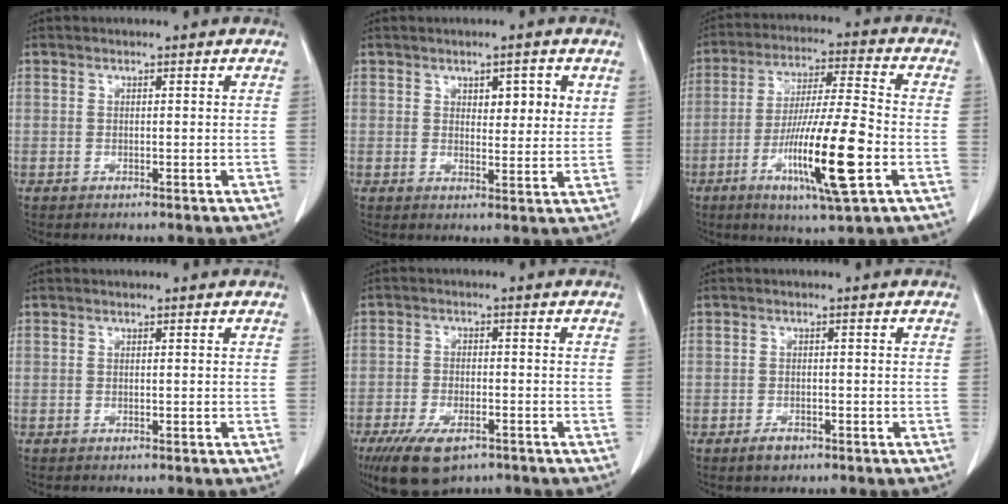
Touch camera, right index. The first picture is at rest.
{"total": 4.6, "force": [2.1, 1.8, 3.7], "torque": [-0.049, -0.004, 0.029]}
{"total": 15.4, "force": [-5.2, 0.5, 14.5], "torque": [-0.271, -0.019, -0.089]}
{"total": 0.0}
{"total": 9.4, "force": [-6.1, 4.1, 5.9], "torque": [-0.109, -0.012, -0.099]}
{"total": 2.1, "force": [-1.4, 1.2, 1.0], "torque": [-0.018, 0.001, -0.017]}